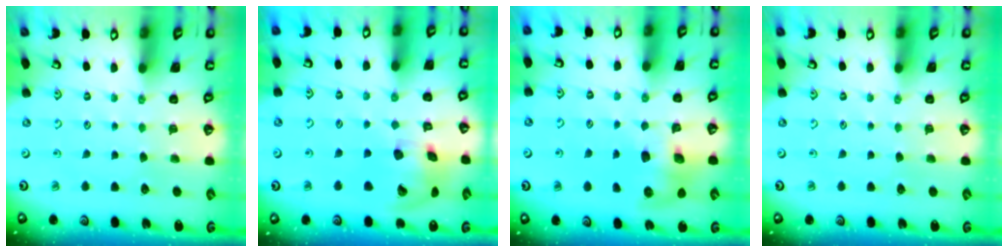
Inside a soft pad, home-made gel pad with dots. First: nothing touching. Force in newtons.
{"total": 16.4, "press": 16.3, "slide": 2.4}
{"total": 8.7, "press": 8.6, "slide": 1.3}
{"total": 0.0}